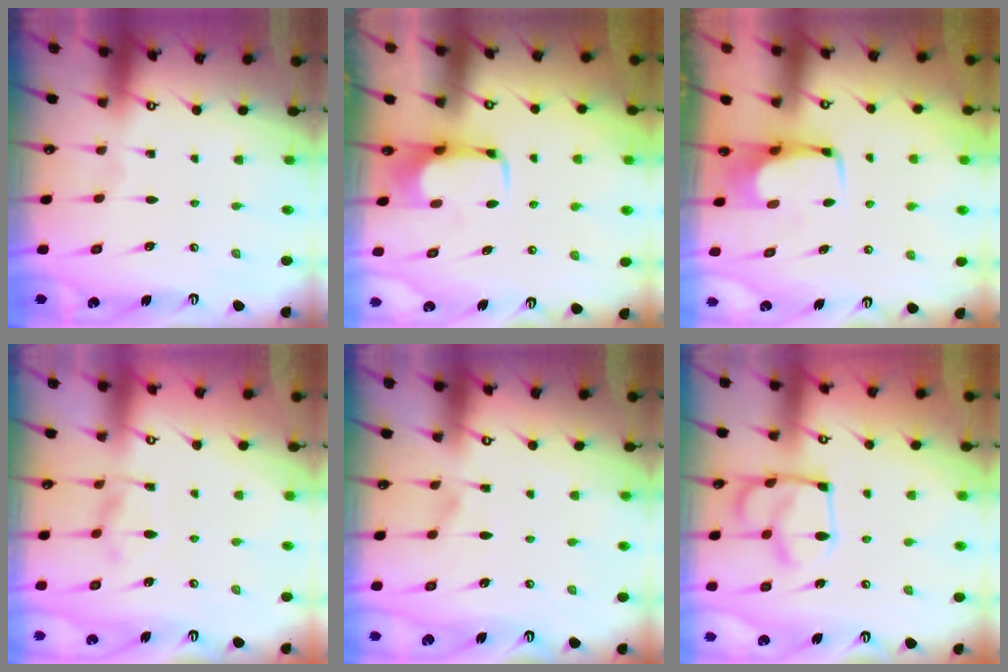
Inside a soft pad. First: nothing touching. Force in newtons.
{"total": 2.2, "press": 2.1, "slide": 0.4}
{"total": 4.0, "press": 4.0, "slide": 0.4}
{"total": 3.8, "press": 3.6, "slide": 1.1}
{"total": 4.8, "press": 4.8, "slide": 0.5}
{"total": 6.8, "press": 6.8, "slide": 0.5}